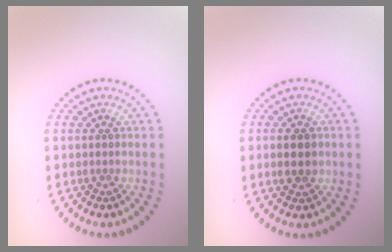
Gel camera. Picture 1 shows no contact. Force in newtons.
{"total": 2.2, "press": 2.2, "slide": 0.1}